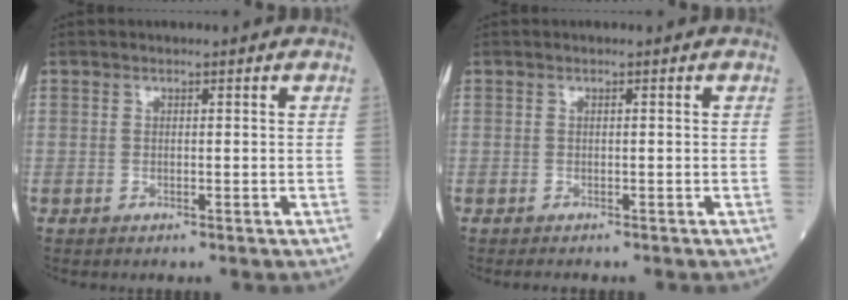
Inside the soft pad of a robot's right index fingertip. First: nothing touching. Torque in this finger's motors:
{"motor_torque": [-0.10, -0.05, -0.02, 0.01]}